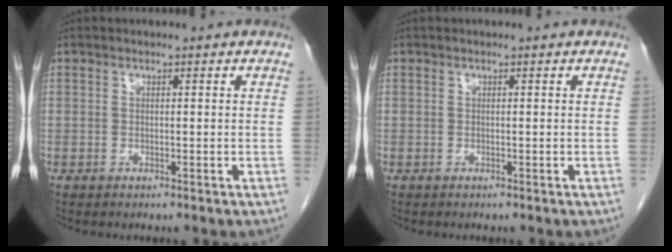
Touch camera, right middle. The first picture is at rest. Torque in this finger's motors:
{"motor_torque": [0.27, 0.15, 0.01, 0.00]}